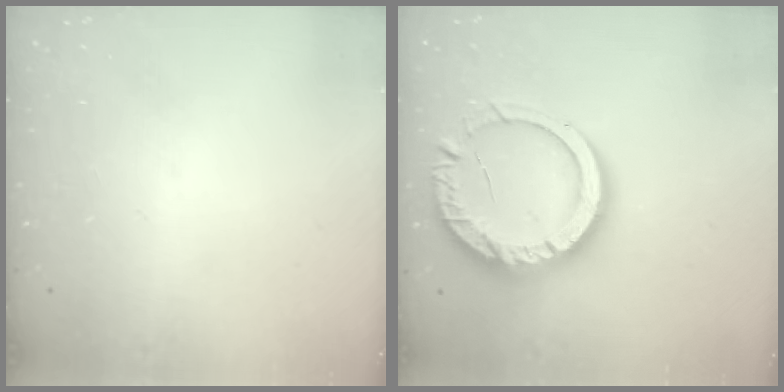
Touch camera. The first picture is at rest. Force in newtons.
{"total": 16.9, "press": 16.8, "slide": 1.5}